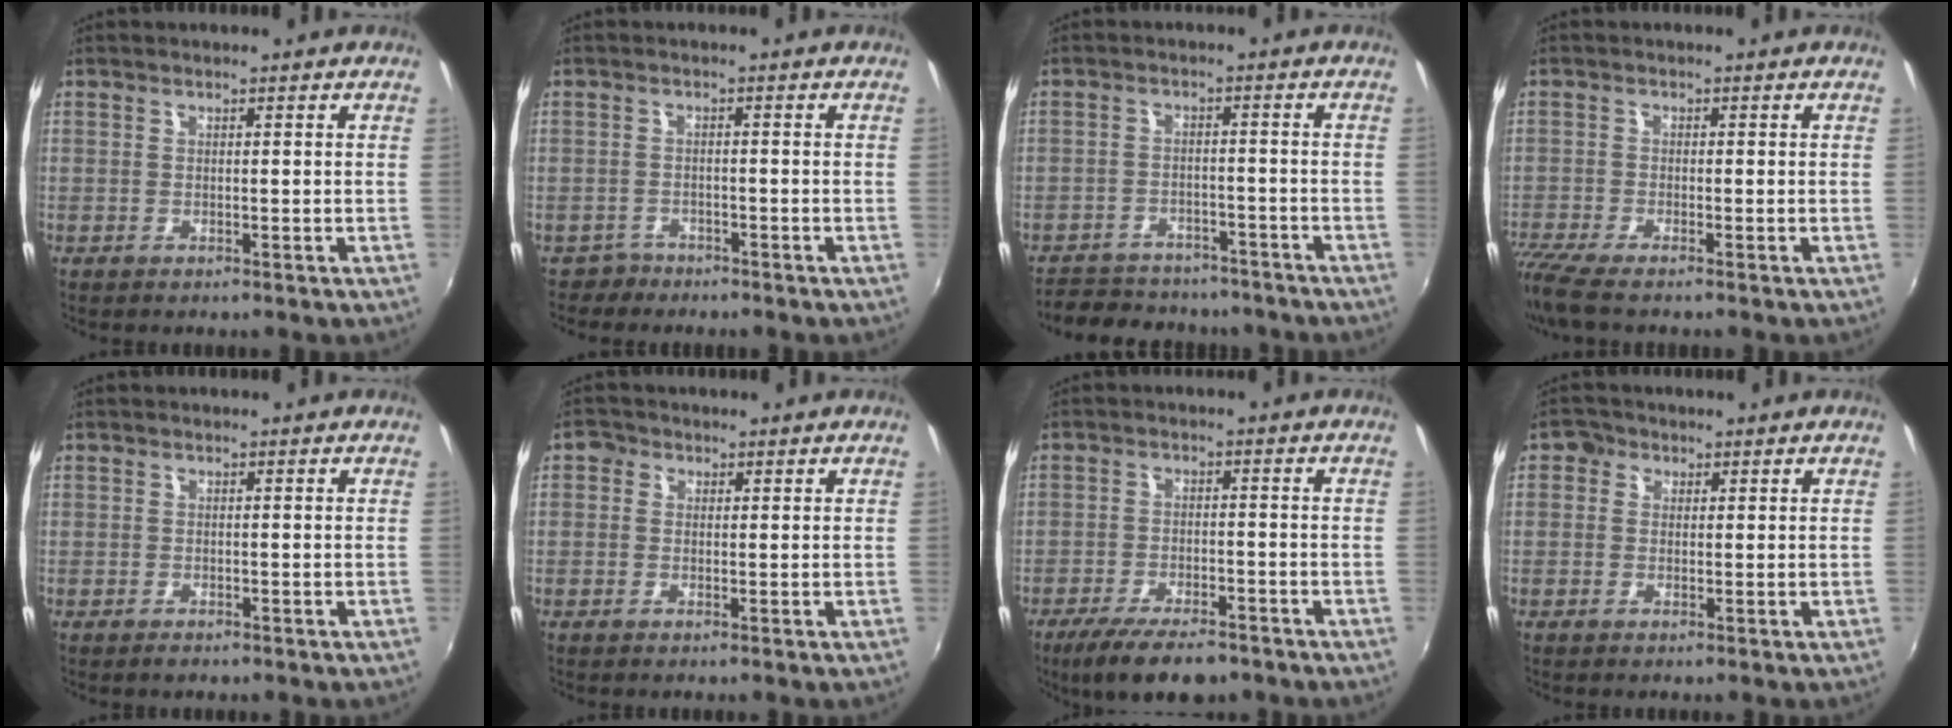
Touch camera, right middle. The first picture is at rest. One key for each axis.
{"total": 2.3, "fx": -1.9, "fy": 1.3, "fz": -0.3, "tx": 0.001, "ty": 0.007, "tz": -0.033}
{"total": 15.8, "fx": -13.4, "fy": 6.1, "fz": 5.9, "tx": -0.133, "ty": 0.002, "tz": -0.178}
{"total": 5.5, "fx": -4.6, "fy": 0.0, "fz": 3.0, "tx": -0.079, "ty": -0.025, "tz": -0.088}
{"total": 0.9, "fx": -0.7, "fy": 0.6, "fz": 0.2, "tx": -0.006, "ty": -0.001, "tz": -0.011}
{"total": 2.1, "fx": 0.1, "fy": 2.0, "fz": 0.5, "tx": -0.007, "ty": 0.005, "tz": -0.004}
{"total": 10.4, "fx": -7.9, "fy": 3.1, "fz": 6.0, "tx": -0.135, "ty": -0.022, "tz": -0.130}
{"total": 2.4, "fx": 0.4, "fy": 2.3, "fz": 0.5, "tx": -0.004, "ty": 0.003, "tz": -0.002}